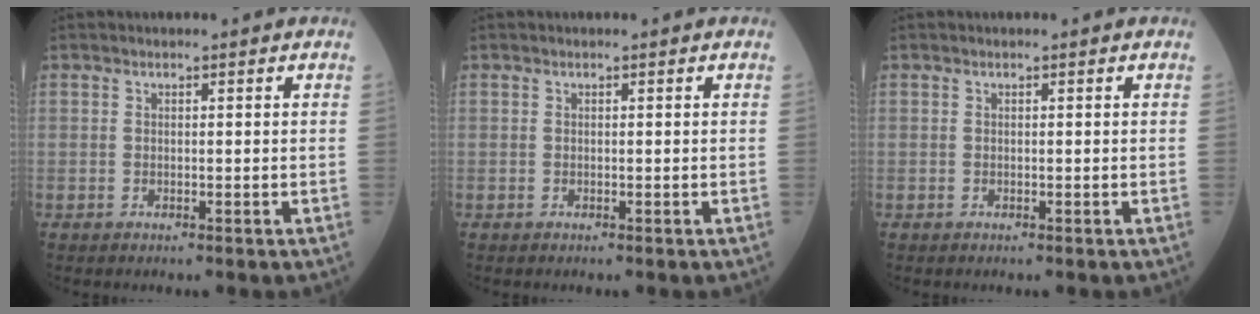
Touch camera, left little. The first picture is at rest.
{"total": 0.0}
{"total": 0.0}